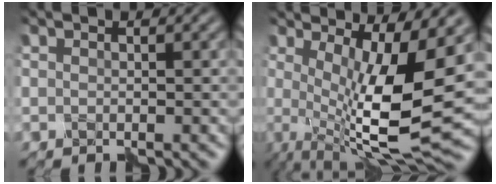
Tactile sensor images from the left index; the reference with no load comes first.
{"total": 12.7, "force": [-0.2, 3.3, 12.3], "torque": [-0.182, -0.013, 0.000]}